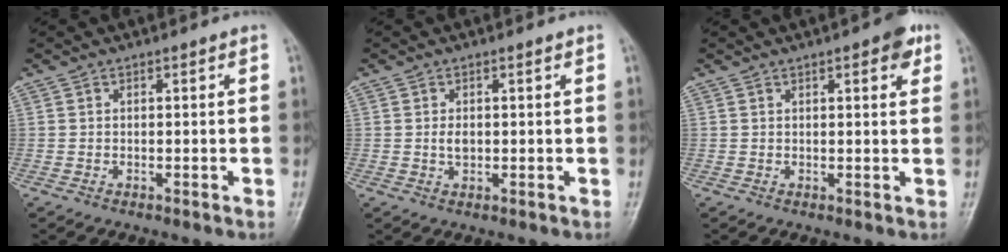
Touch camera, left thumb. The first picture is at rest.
{"total": 1.9, "force": [0.2, 1.1, 1.5], "torque": [-0.024, -0.002, 0.006]}
{"total": 4.2, "force": [2.1, 1.3, 3.3], "torque": [-0.034, -0.005, 0.021]}